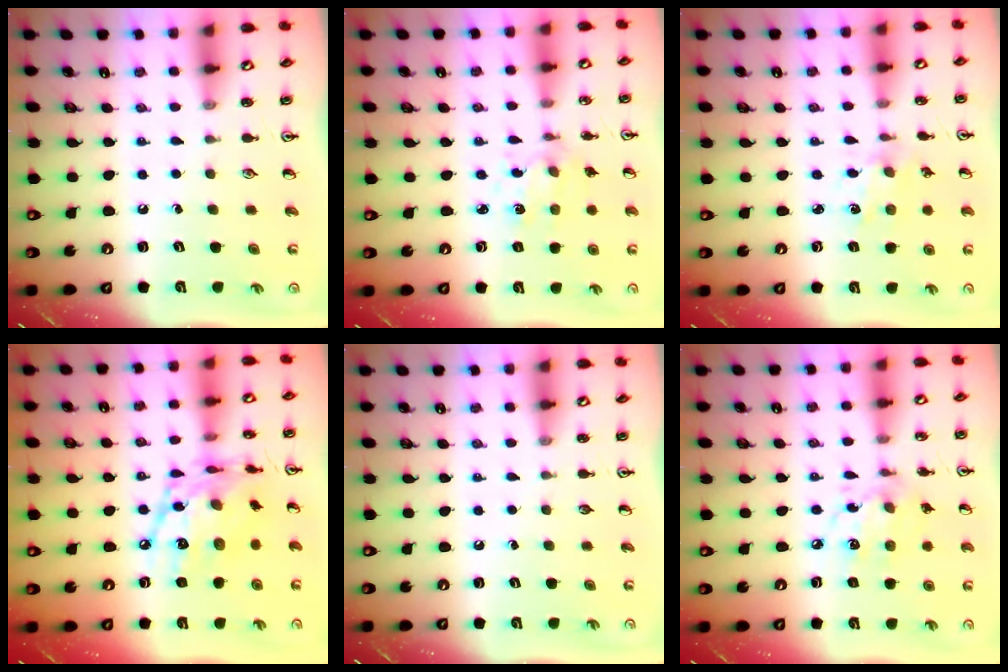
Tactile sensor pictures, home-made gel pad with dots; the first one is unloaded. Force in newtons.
{"total": 2.0, "press": 2.0, "slide": 0.5}
{"total": 1.9, "press": 1.9, "slide": 0.3}
{"total": 15.4, "press": 15.3, "slide": 1.2}
{"total": 0.0}
{"total": 9.1, "press": 9.1, "slide": 0.6}